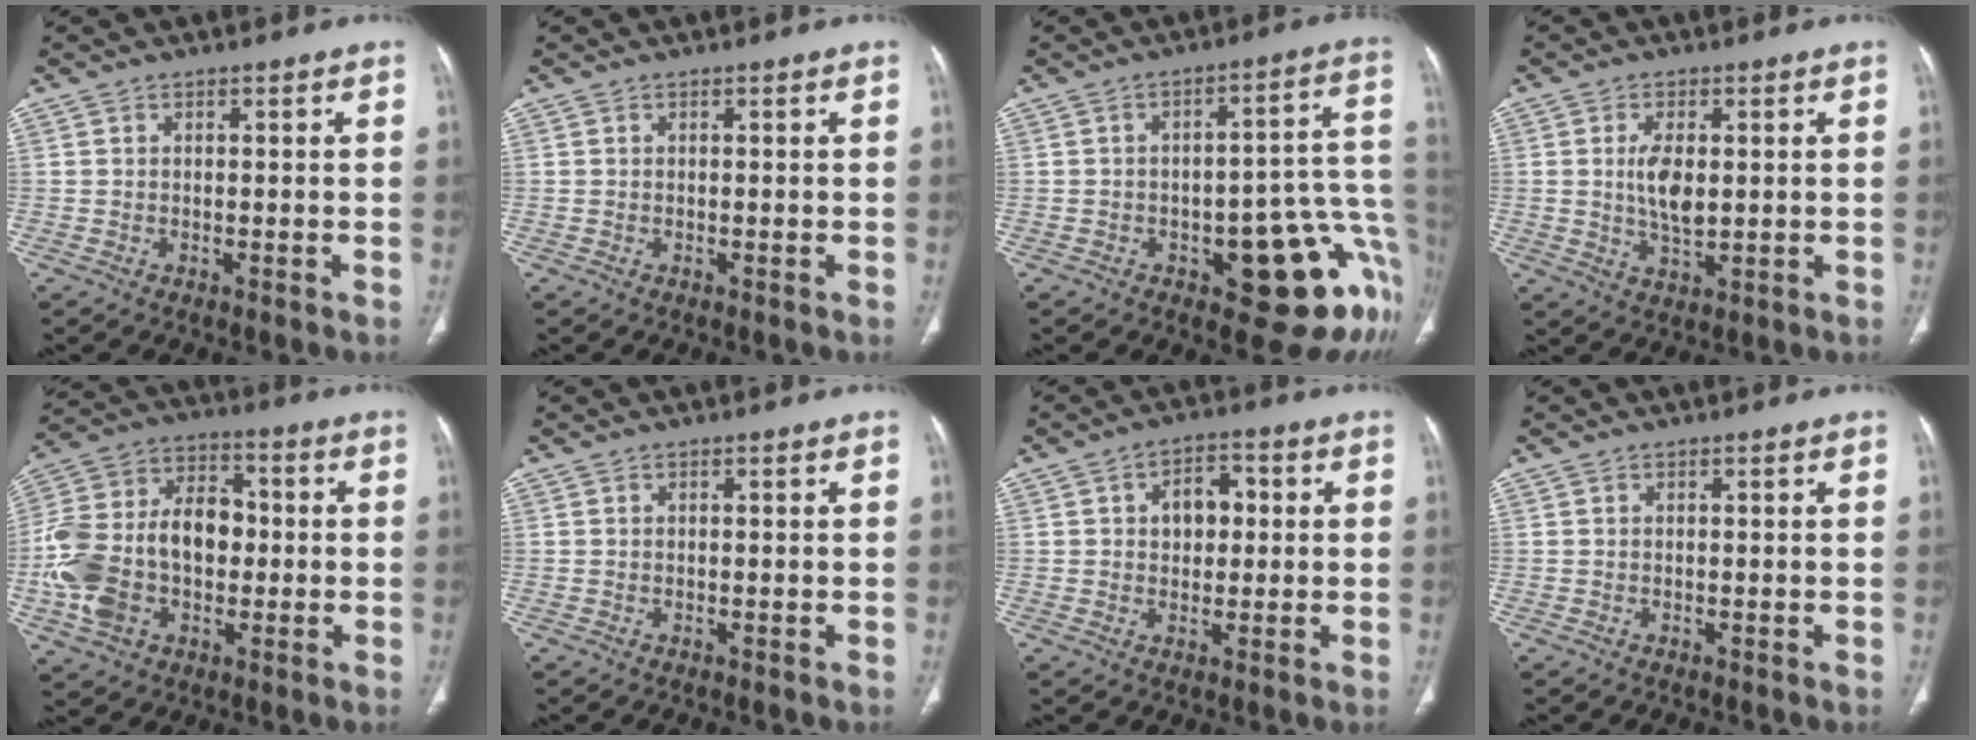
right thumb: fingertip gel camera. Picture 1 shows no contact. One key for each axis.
{"total": 0.0}
{"total": 18.7, "fx": -6.8, "fy": 7.5, "fz": 15.7, "tx": -0.105, "ty": 0.052, "tz": -0.073}
{"total": 6.1, "fx": 0.7, "fy": 2.9, "fz": 5.4, "tx": -0.100, "ty": -0.010, "tz": 0.016}
{"total": 20.3, "fx": -2.0, "fy": 13.8, "fz": 14.8, "tx": -0.284, "ty": 0.037, "tz": -0.033}
{"total": 0.0}
{"total": 6.4, "fx": 1.1, "fy": 4.5, "fz": 4.5, "tx": -0.044, "ty": 0.011, "tz": 0.013}
{"total": 0.0}